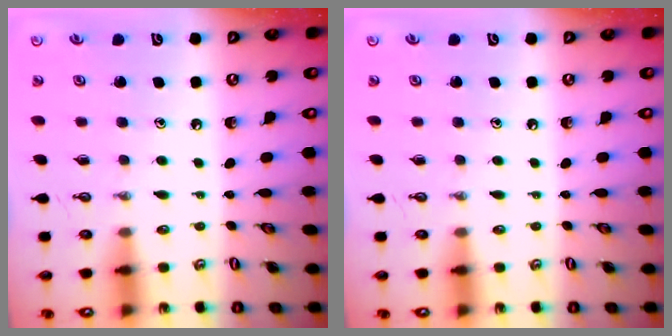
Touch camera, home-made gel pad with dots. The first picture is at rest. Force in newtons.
{"total": 0.0}